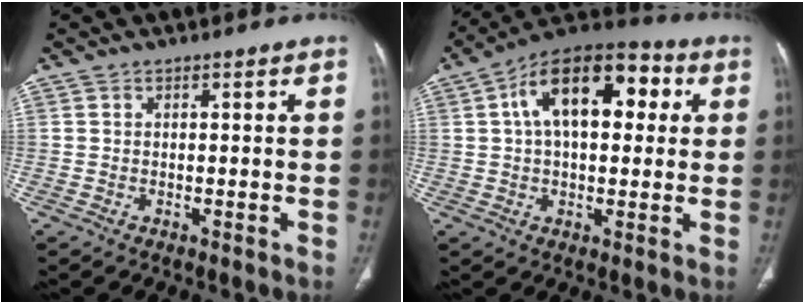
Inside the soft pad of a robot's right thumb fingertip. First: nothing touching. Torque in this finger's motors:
{"motor_torque": [2.06, 2.95, 1.54, -0.11, 0.16]}